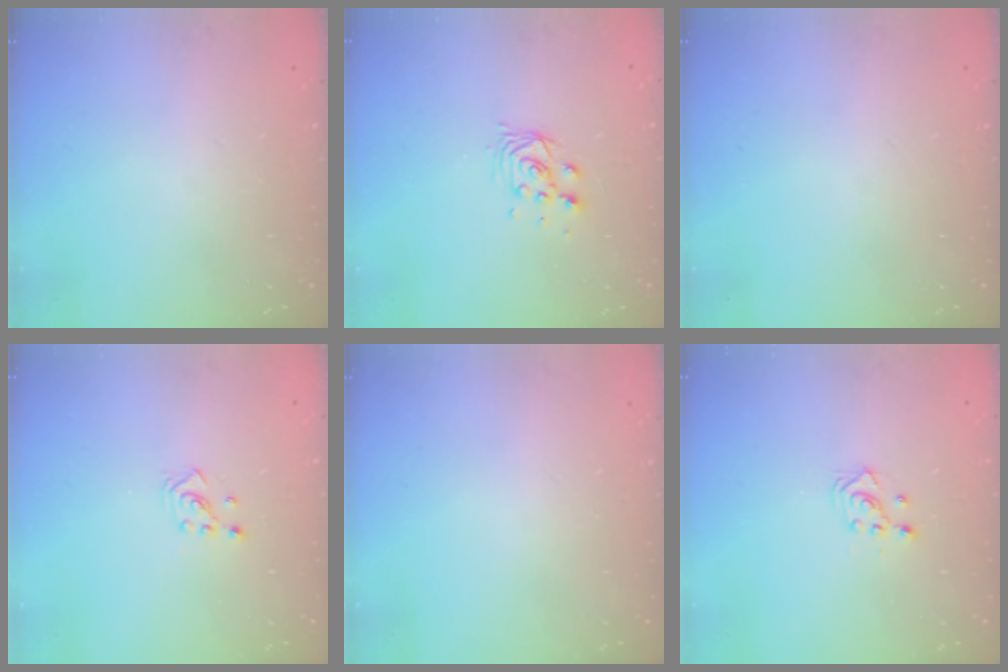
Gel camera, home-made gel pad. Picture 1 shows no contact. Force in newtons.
{"total": 5.8, "press": 5.8, "slide": 0.5}
{"total": 0.0}
{"total": 2.1, "press": 2.1, "slide": 0.3}
{"total": 0.0}
{"total": 2.5, "press": 2.3, "slide": 1.0}